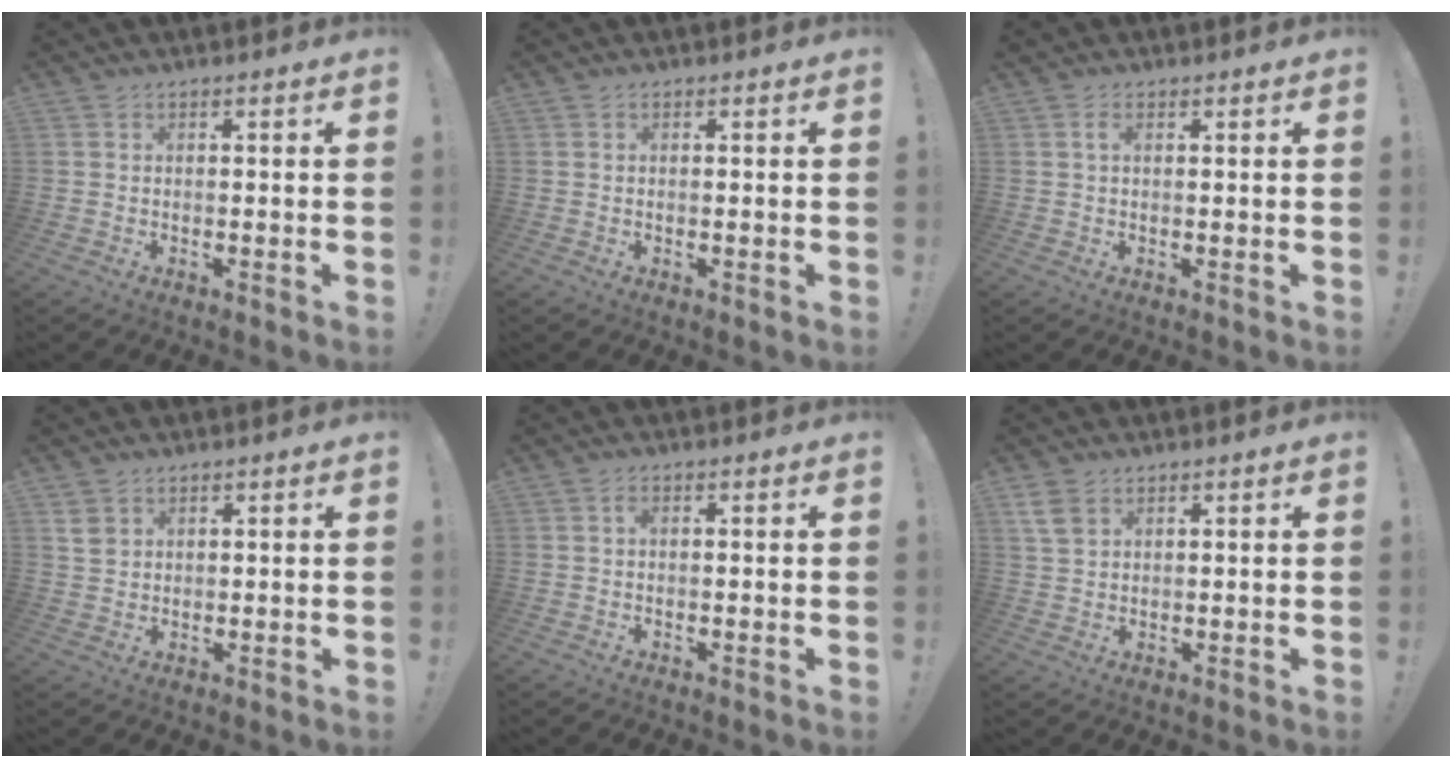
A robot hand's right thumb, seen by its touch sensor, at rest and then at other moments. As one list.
[{"total": 0.0}, {"total": 1.9, "force": [0.8, 1.0, 1.4], "torque": [-0.022, 0.001, 0.012]}, {"total": 3.4, "force": [1.9, 2.5, 1.3], "torque": [-0.015, -0.007, 0.037]}, {"total": 1.3, "force": [0.1, 0.8, 1.0], "torque": [-0.016, 0.003, -0.001]}, {"total": 4.9, "force": [2.7, 3.1, 2.6], "torque": [-0.046, -0.010, 0.051]}]